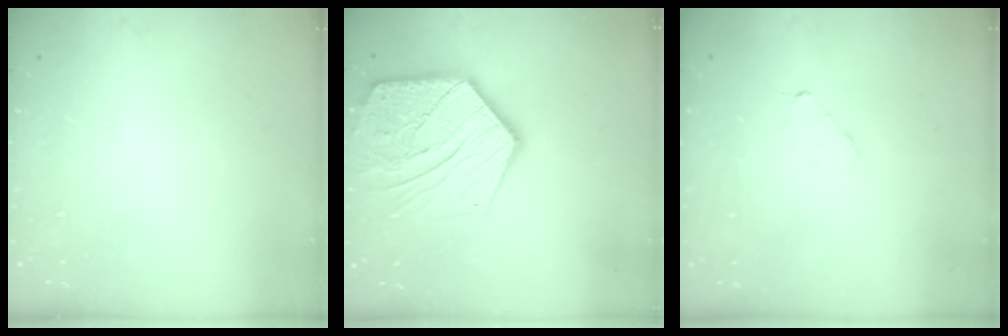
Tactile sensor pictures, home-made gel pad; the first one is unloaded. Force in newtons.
{"total": 18.6, "press": 18.6, "slide": 1.5}
{"total": 3.0, "press": 3.0, "slide": 0.3}